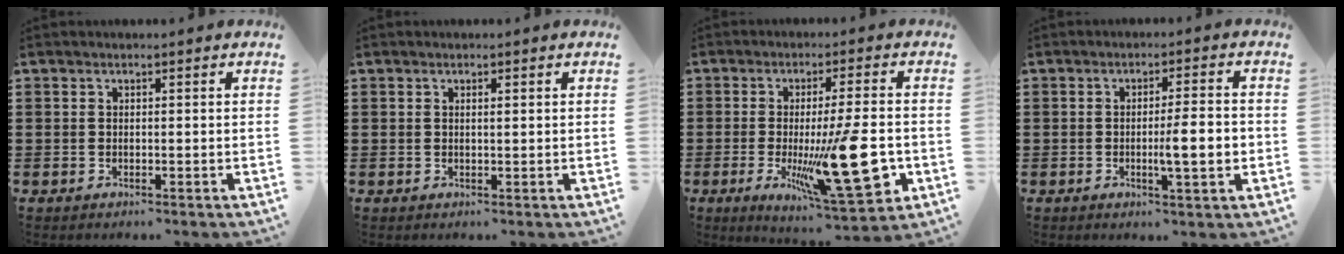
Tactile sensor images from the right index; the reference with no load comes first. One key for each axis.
{"total": 0.7, "fx": 0.2, "fy": 0.1, "fz": 0.6, "tx": -0.013, "ty": 0.000, "tz": 0.004}
{"total": 18.5, "fx": -3.6, "fy": 4.9, "fz": 17.4, "tx": -0.260, "ty": -0.023, "tz": -0.037}
{"total": 5.7, "fx": -0.8, "fy": 0.6, "fz": 5.6, "tx": -0.085, "ty": -0.004, "tz": -0.018}